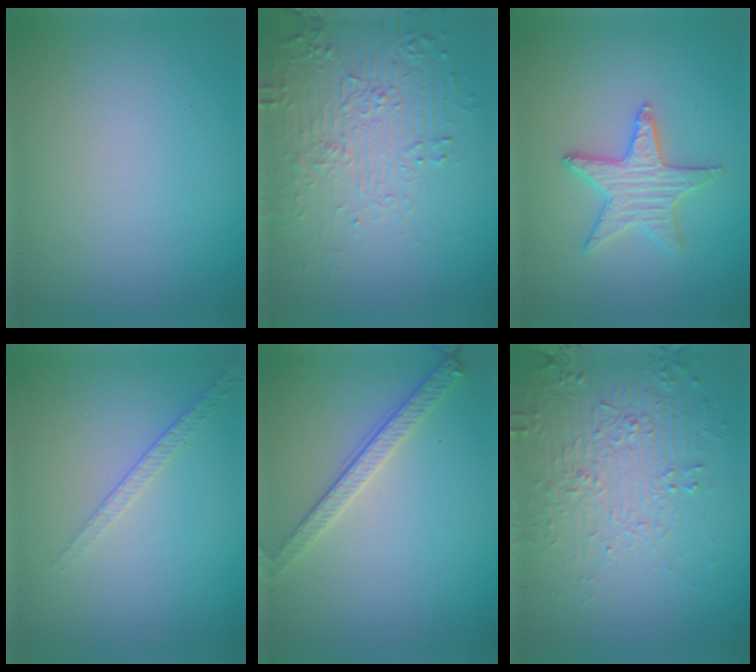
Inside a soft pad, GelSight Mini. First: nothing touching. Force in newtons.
{"total": 6.0, "press": 3.8, "slide": 4.6}
{"total": 3.2, "press": 3.1, "slide": 0.3}
{"total": 1.4, "press": 0.8, "slide": 1.1}
{"total": 2.8, "press": 2.5, "slide": 1.2}
{"total": 5.8, "press": 3.8, "slide": 4.4}